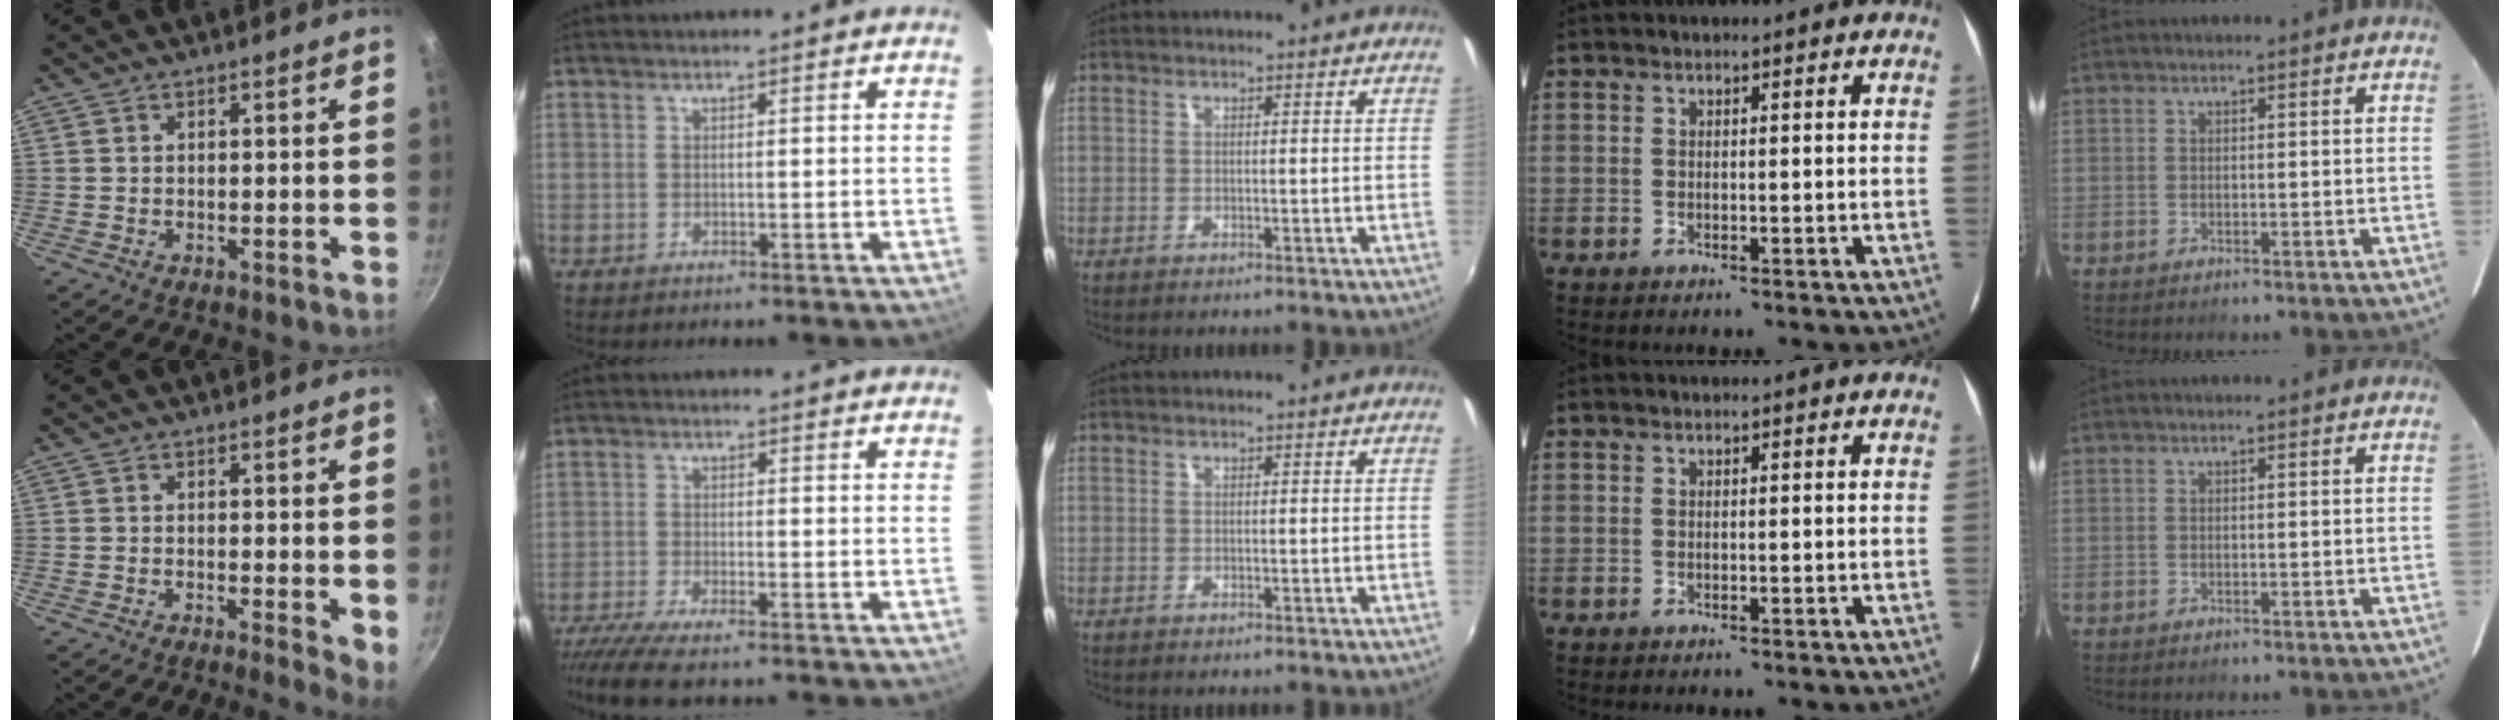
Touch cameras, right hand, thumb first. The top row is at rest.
{"thumb": {"total": 3.5, "force": [-0.1, 1.1, 3.3], "torque": [-0.041, -0.010, -0.005]}, "index": {"total": 8.5, "force": [-7.2, 0.9, 4.3], "torque": [-0.109, -0.035, -0.132]}}